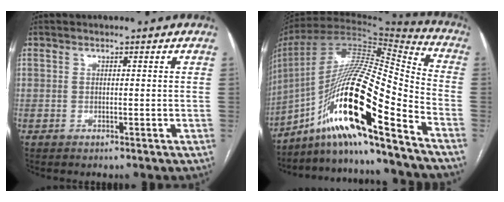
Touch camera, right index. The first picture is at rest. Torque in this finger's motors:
{"motor_torque": [1.15, -0.99, 0.58, 0.15]}